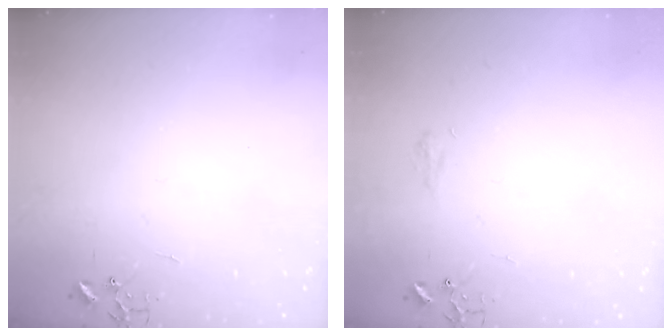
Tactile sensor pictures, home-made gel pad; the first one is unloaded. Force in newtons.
{"total": 5.7, "press": 5.6, "slide": 0.7}